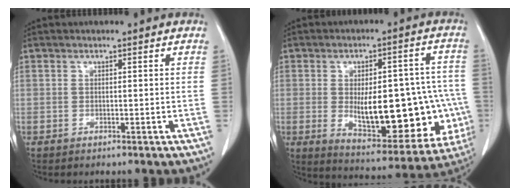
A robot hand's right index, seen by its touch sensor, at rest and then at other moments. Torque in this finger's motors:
{"motor_torque": [1.55, -0.59, 0.60, 0.18]}